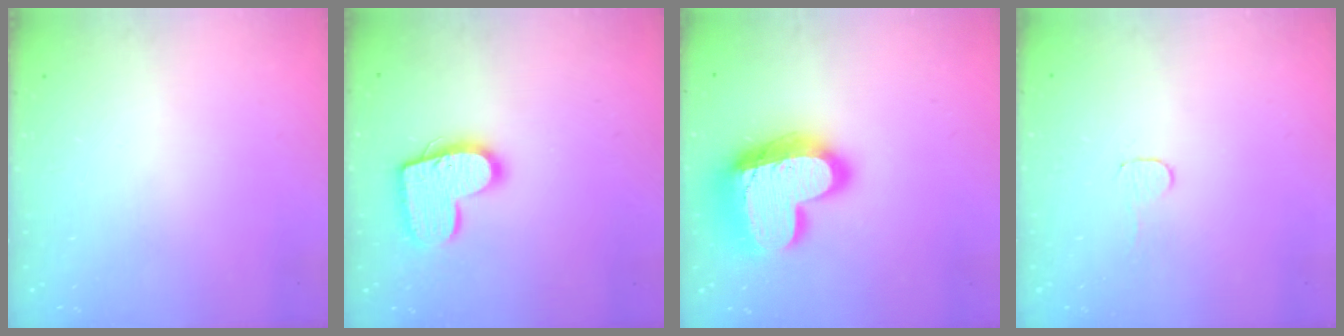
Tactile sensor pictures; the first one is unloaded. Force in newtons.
{"total": 14.3, "press": 14.3, "slide": 0.8}
{"total": 21.7, "press": 21.6, "slide": 1.9}
{"total": 3.2, "press": 3.1, "slide": 0.3}